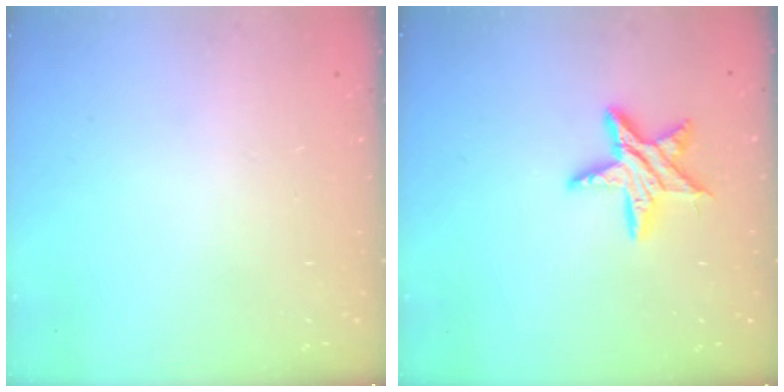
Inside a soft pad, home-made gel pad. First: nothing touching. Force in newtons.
{"total": 12.4, "press": 12.4, "slide": 0.8}